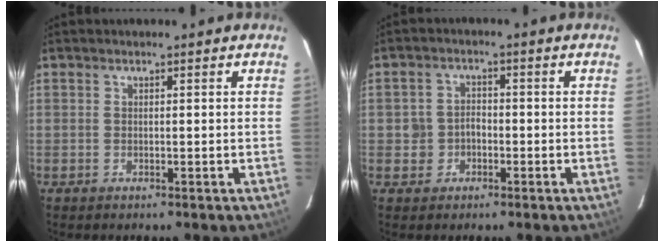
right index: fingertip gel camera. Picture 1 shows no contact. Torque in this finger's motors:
{"motor_torque": [0.04, 0.05, 0.02, 0.02]}